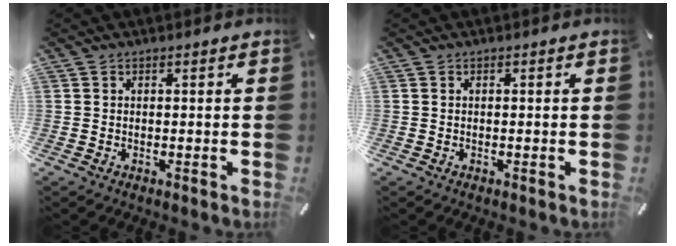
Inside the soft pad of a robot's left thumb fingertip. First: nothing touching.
{"total": 0.0}